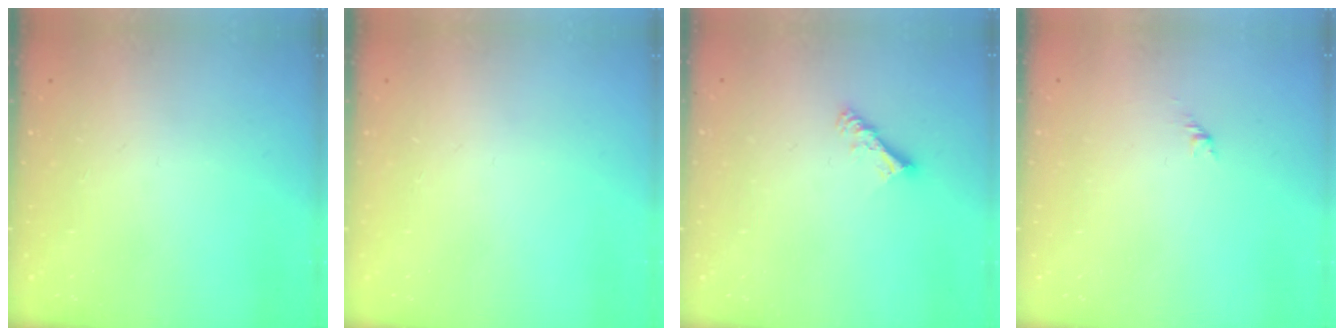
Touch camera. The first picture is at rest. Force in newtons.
{"total": 0.0}
{"total": 6.1, "press": 6.1, "slide": 0.5}
{"total": 1.7, "press": 1.6, "slide": 0.7}